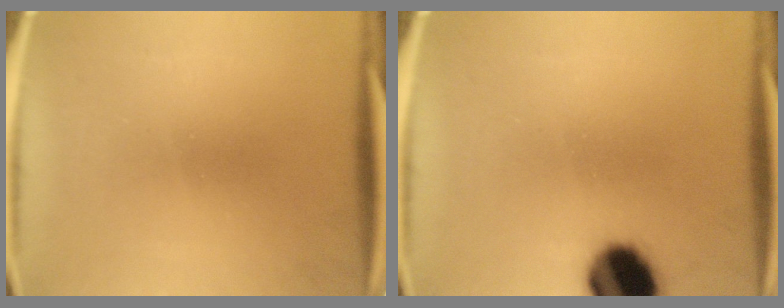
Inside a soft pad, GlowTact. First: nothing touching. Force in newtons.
{"total": 14.3}